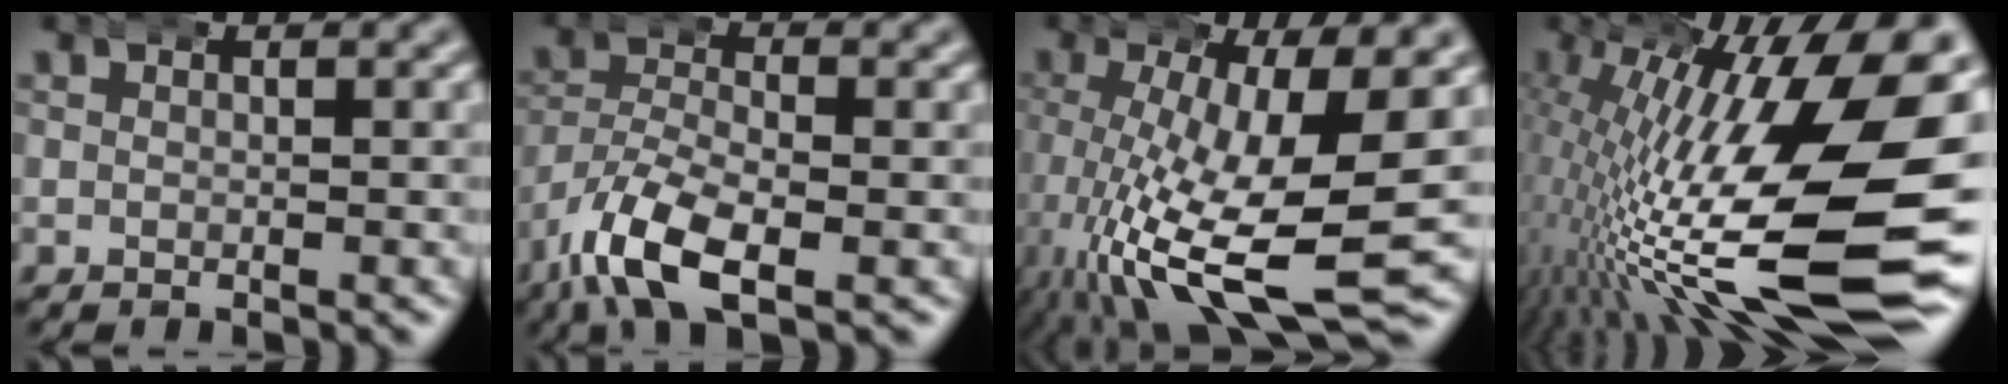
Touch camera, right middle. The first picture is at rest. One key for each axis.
{"total": 6.0, "fx": -3.3, "fy": 2.5, "fz": 4.4, "tx": -0.104, "ty": -0.025, "tz": -0.051}
{"total": 12.3, "fx": -3.8, "fy": 4.0, "fz": 11.0, "tx": -0.191, "ty": -0.047, "tz": -0.038}
{"total": 18.3, "fx": -3.2, "fy": 6.1, "fz": 17.0, "tx": -0.239, "ty": -0.021, "tz": -0.031}